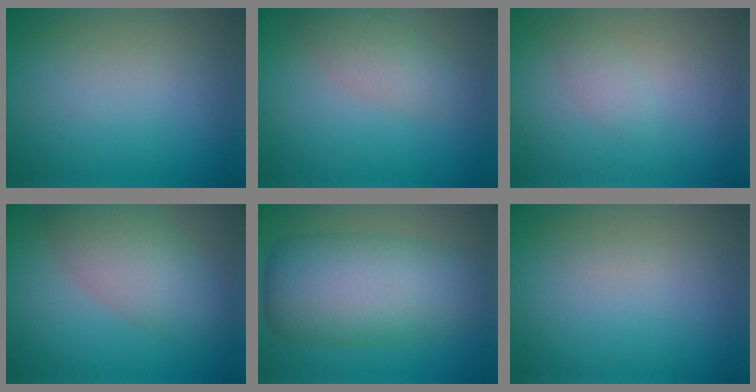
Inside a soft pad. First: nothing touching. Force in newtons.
{"total": 2.9, "press": 2.9, "slide": 0.2}
{"total": 1.0, "press": 1.0, "slide": 0.0}
{"total": 5.5, "press": 5.5, "slide": 0.2}
{"total": 9.4, "press": 9.4, "slide": 0.5}
{"total": 0.0}